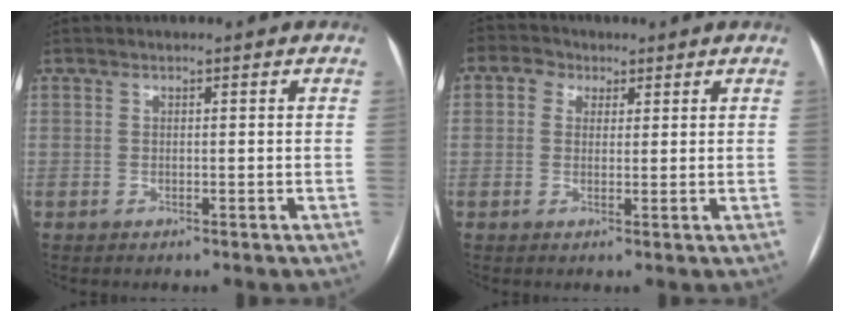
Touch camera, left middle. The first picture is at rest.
{"total": 3.6, "force": [1.7, 3.0, 1.1], "torque": [-0.025, 0.020, 0.030]}